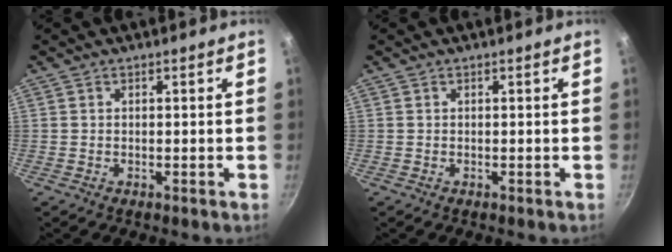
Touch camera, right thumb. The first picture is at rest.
{"total": 0.0}